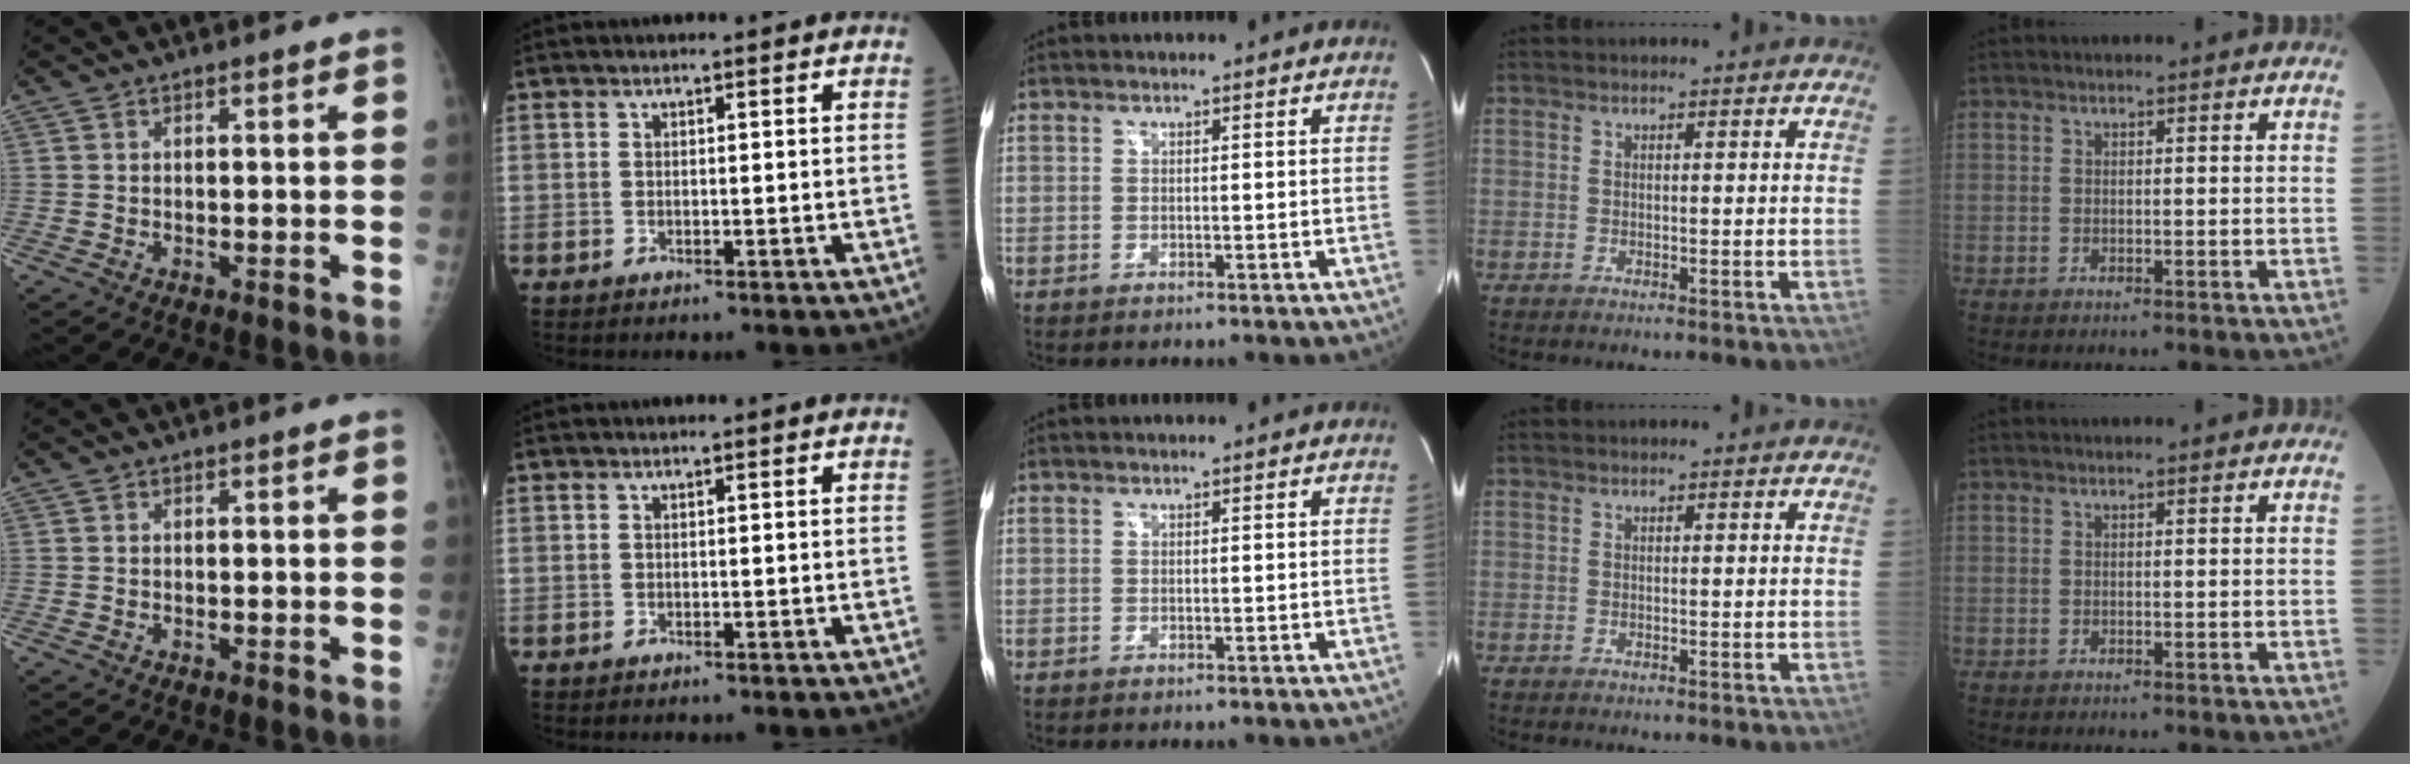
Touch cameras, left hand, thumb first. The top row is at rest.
{}